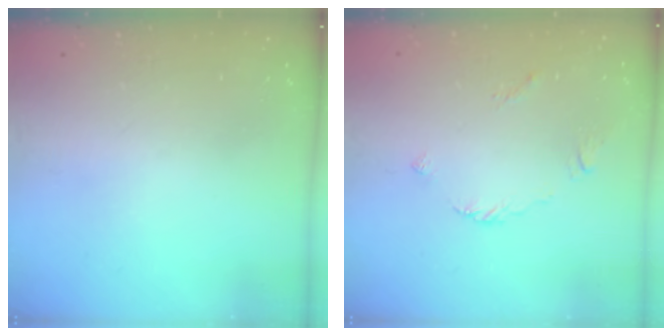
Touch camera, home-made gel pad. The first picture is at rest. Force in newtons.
{"total": 2.2, "press": 2.2, "slide": 0.6}